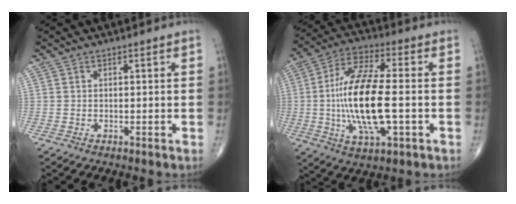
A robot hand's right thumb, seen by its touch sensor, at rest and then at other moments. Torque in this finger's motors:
{"motor_torque": [2.07, 2.94, 2.15, 0.10, 0.65]}